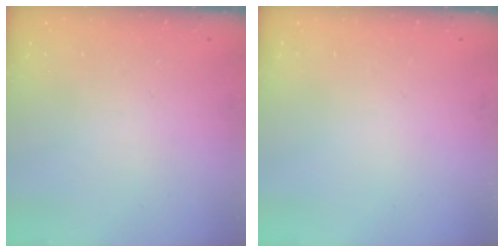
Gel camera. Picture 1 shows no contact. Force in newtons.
{"total": 0.0}